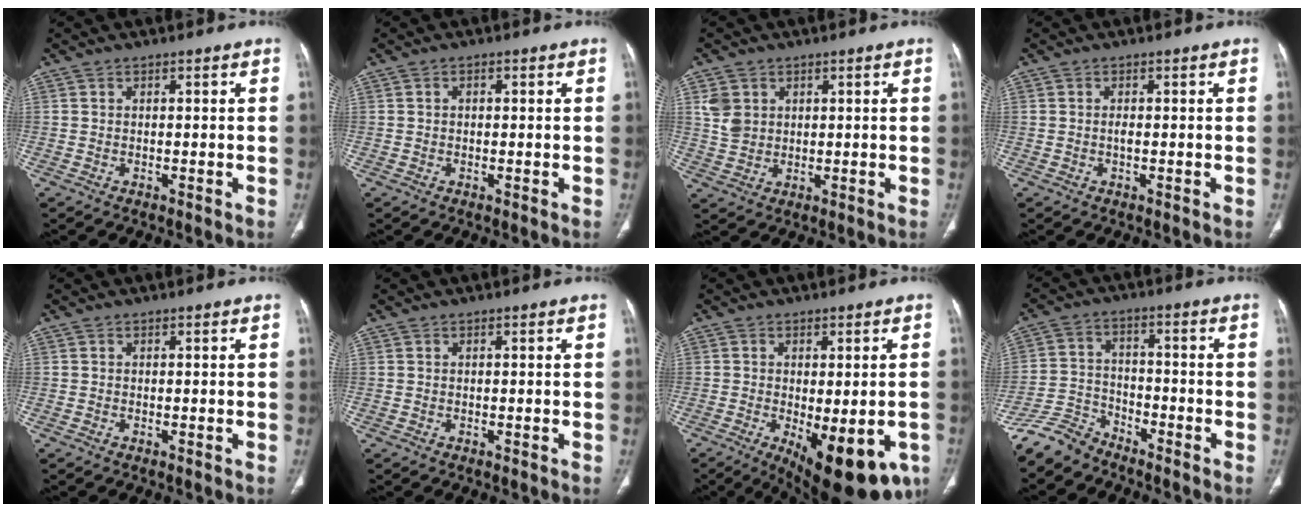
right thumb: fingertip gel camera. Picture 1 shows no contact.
{"total": 0.7, "force": [0.1, 0.5, 0.5], "torque": [-0.005, 0.003, 0.000]}
{"total": 5.0, "force": [1.8, 4.1, 2.3], "torque": [-0.026, -0.005, 0.043]}
{"total": 0.8, "force": [-0.1, 0.3, 0.7], "torque": [-0.011, 0.001, -0.001]}
{"total": 0.0}
{"total": 0.0}
{"total": 16.7, "force": [-7.0, 6.9, 13.5], "torque": [-0.147, -0.012, -0.085]}
{"total": 6.8, "force": [-6.3, 2.3, 0.1], "torque": [-0.002, 0.040, -0.135]}